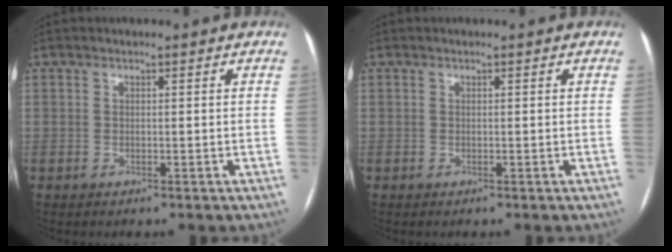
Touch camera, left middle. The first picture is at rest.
{"total": 0.0}